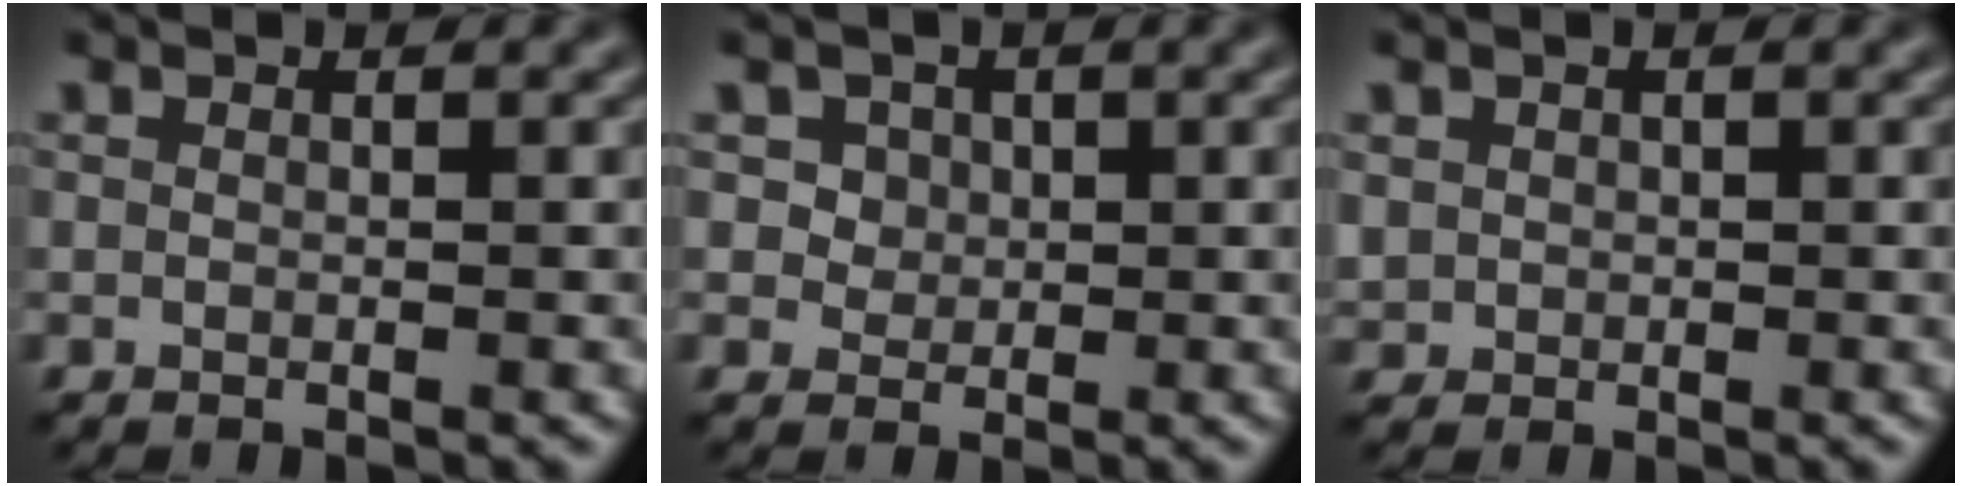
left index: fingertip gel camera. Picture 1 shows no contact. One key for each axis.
{"total": 4.0, "fx": 1.9, "fy": 3.1, "fz": 1.7, "tx": -0.041, "ty": 0.006, "tz": 0.031}
{"total": 1.1, "fx": 0.2, "fy": 1.1, "fz": 0.2, "tx": -0.004, "ty": -0.003, "tz": 0.007}